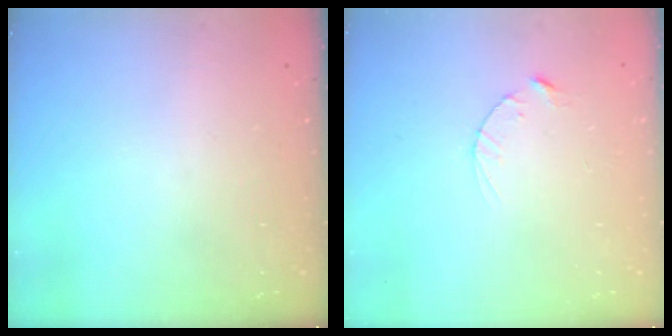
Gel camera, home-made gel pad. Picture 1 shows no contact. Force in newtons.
{"total": 2.5, "press": 2.5, "slide": 0.4}